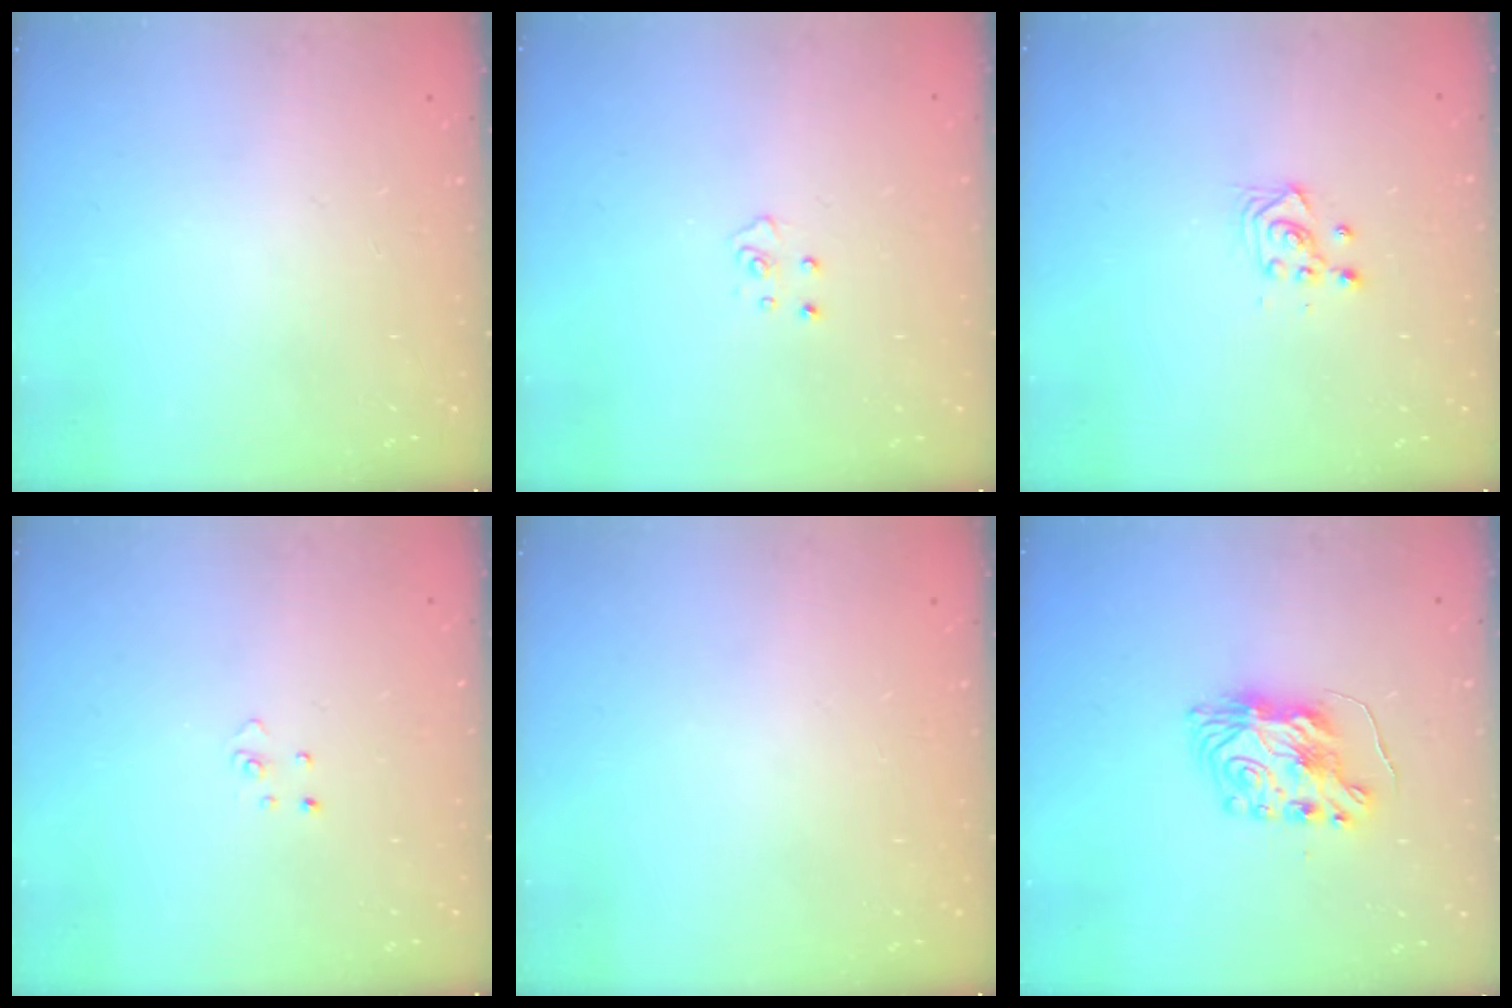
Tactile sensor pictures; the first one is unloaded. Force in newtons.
{"total": 3.8, "press": 3.8, "slide": 0.3}
{"total": 3.4, "press": 3.1, "slide": 1.2}
{"total": 2.7, "press": 2.7, "slide": 0.3}
{"total": 0.0}
{"total": 8.6, "press": 8.5, "slide": 0.7}